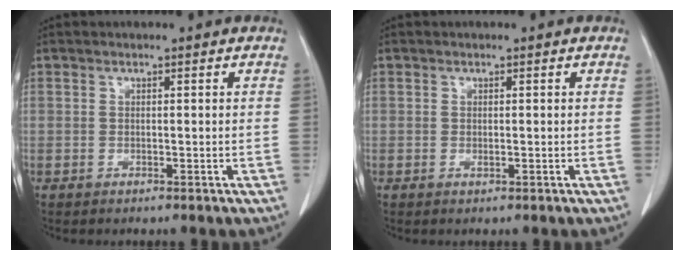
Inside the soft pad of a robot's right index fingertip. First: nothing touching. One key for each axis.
{"total": 0.5, "fx": -0.1, "fy": 0.2, "fz": 0.5, "tx": -0.012, "ty": -0.003, "tz": 0.000}